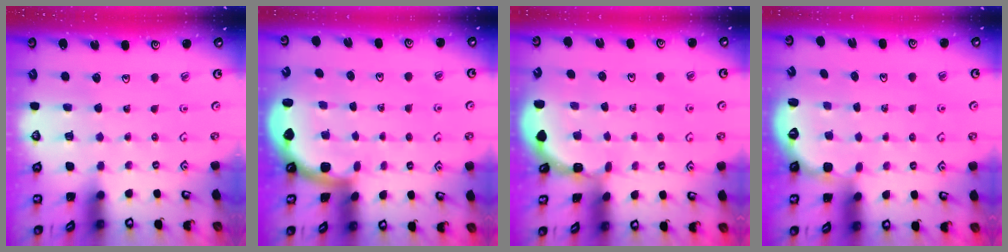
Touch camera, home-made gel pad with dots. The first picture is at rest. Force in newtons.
{"total": 1.6, "press": 1.6, "slide": 0.1}
{"total": 1.2, "press": 1.2, "slide": 0.1}
{"total": 2.4, "press": 1.9, "slide": 1.5}